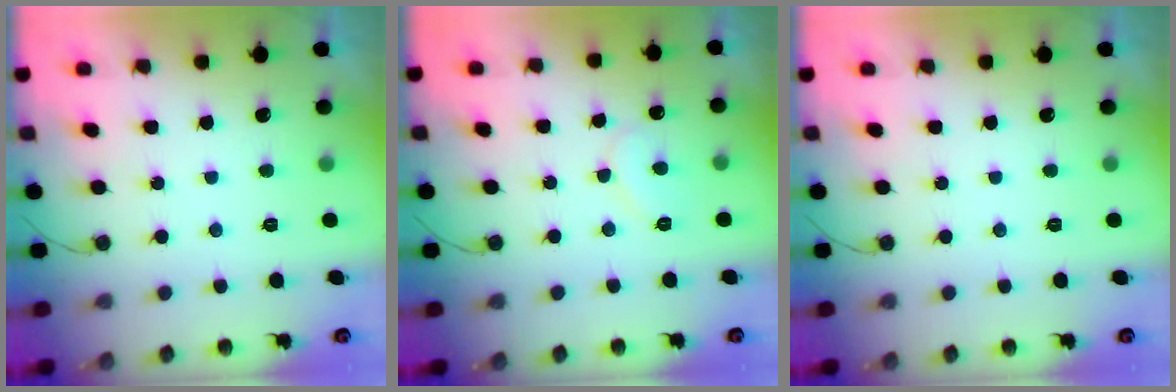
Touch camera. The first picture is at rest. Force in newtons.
{"total": 7.5, "press": 7.5, "slide": 0.4}
{"total": 0.0}